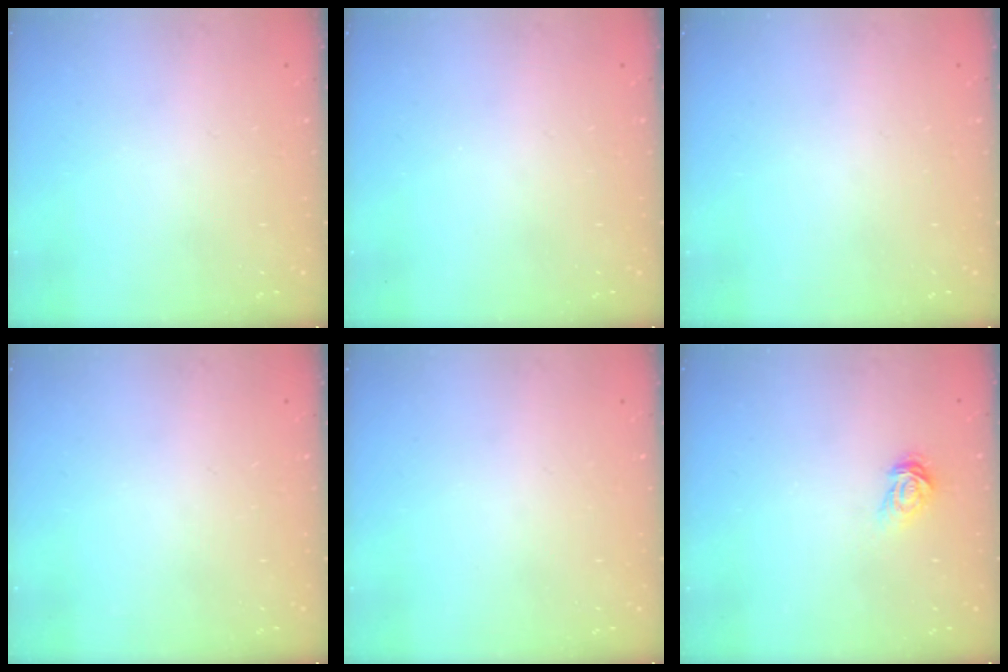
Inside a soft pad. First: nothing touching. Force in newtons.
{"total": 0.0}
{"total": 0.0}
{"total": 0.0}
{"total": 0.0}
{"total": 3.5, "press": 3.5, "slide": 0.1}